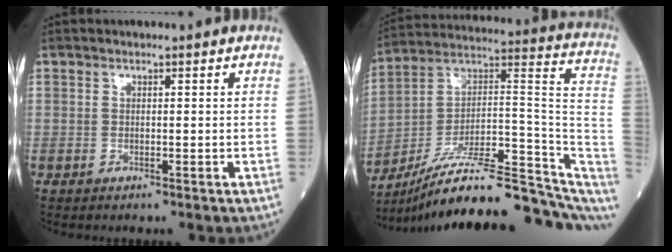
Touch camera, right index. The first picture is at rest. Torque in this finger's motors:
{"motor_torque": [0.79, -1.35, 0.94, 0.21]}